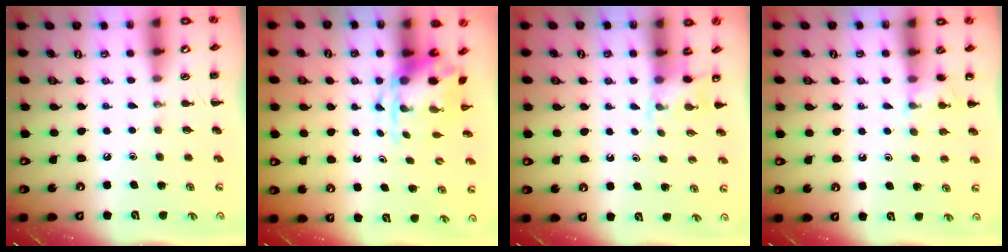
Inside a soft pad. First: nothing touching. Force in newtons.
{"total": 3.8, "press": 3.7, "slide": 0.9}
{"total": 2.5, "press": 2.4, "slide": 0.9}
{"total": 5.8, "press": 5.5, "slide": 1.9}